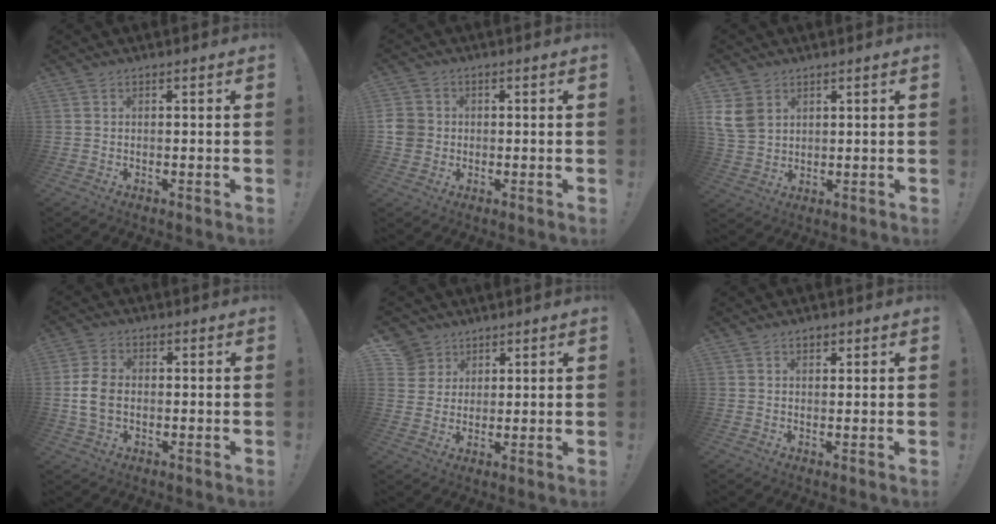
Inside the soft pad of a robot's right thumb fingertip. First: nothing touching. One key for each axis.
{"total": 5.5, "fx": -0.5, "fy": 5.0, "fz": 2.1, "tx": -0.045, "ty": 0.008, "tz": -0.007}
{"total": 8.8, "fx": 3.6, "fy": 6.6, "fz": 4.7, "tx": -0.094, "ty": -0.015, "tz": 0.073}
{"total": 8.2, "fx": -0.4, "fy": 5.7, "fz": 5.8, "tx": -0.108, "ty": 0.005, "tz": -0.005}
{"total": 6.7, "fx": 4.0, "fy": 5.3, "fz": 0.6, "tx": -0.015, "ty": -0.026, "tz": 0.079}
{"total": 1.5, "fx": 0.9, "fy": 1.1, "fz": 0.6, "tx": -0.003, "ty": -0.003, "tz": 0.014}